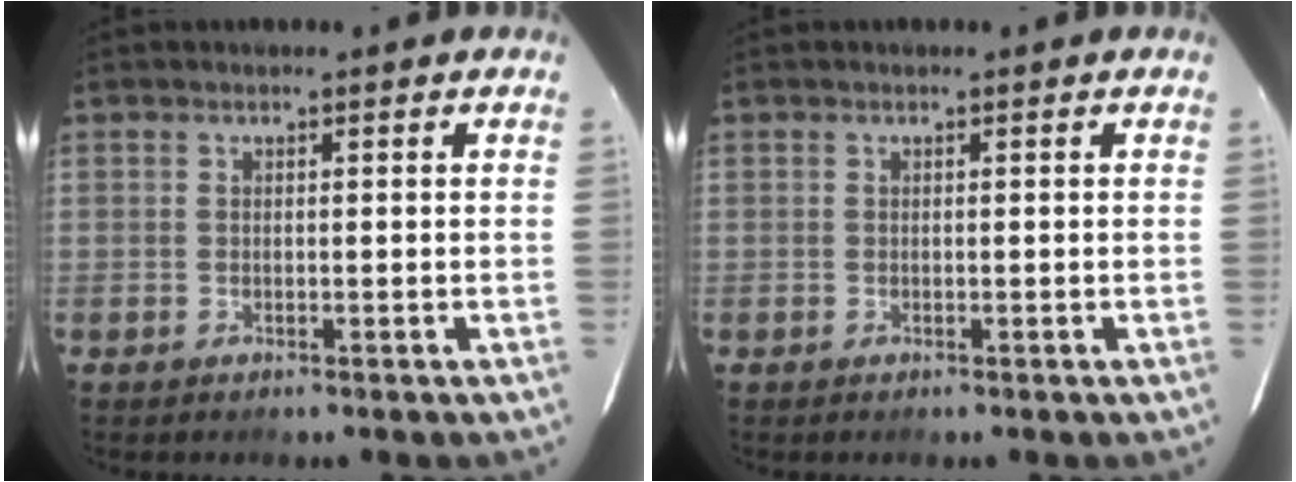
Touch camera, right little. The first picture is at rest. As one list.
[{"total": 0.0}]